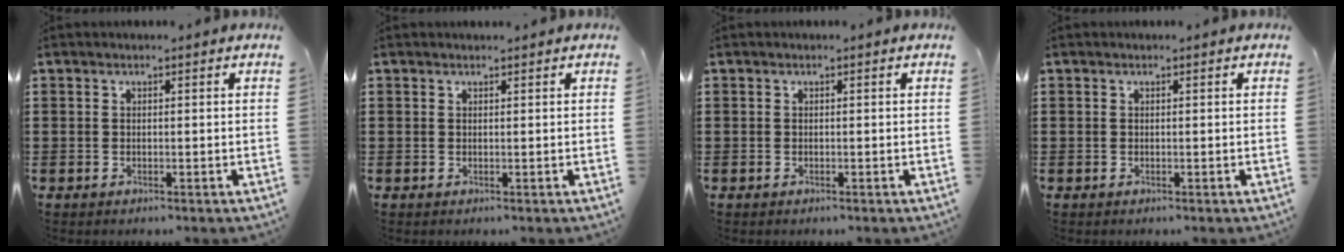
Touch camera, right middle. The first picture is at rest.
{"total": 0.0}
{"total": 0.0}
{"total": 0.0}